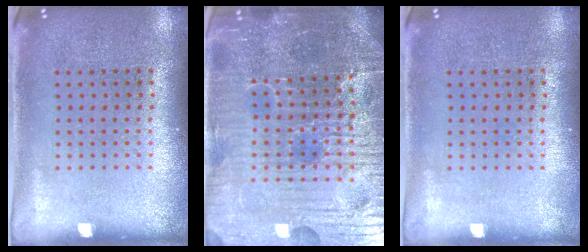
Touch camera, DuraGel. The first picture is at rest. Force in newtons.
{"total": 6.4, "press": 5.8, "slide": 2.7}
{"total": 0.0}